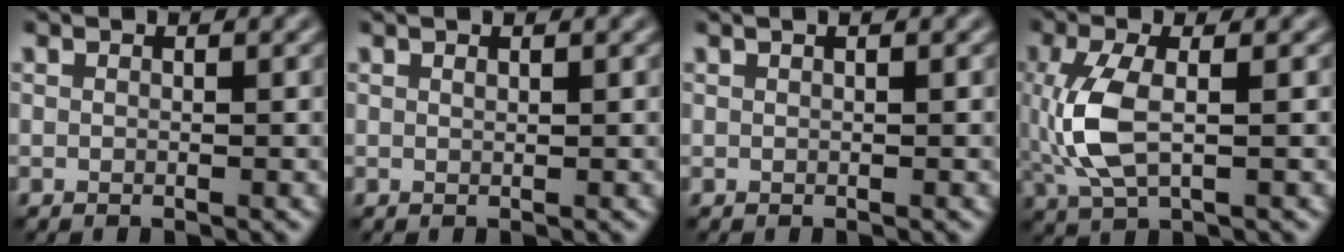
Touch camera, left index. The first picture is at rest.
{"total": 0.5, "force": [0.4, 0.1, 0.3], "torque": [-0.005, 0.002, 0.009]}
{"total": 0.7, "force": [0.4, 0.1, 0.5], "torque": [-0.008, 0.002, 0.004]}
{"total": 5.2, "force": [-0.2, 2.2, 4.8], "torque": [-0.121, -0.001, -0.003]}